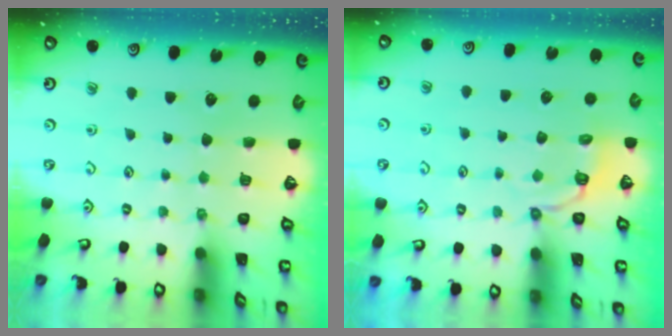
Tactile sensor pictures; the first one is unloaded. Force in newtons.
{"total": 3.7, "press": 2.4, "slide": 2.8}